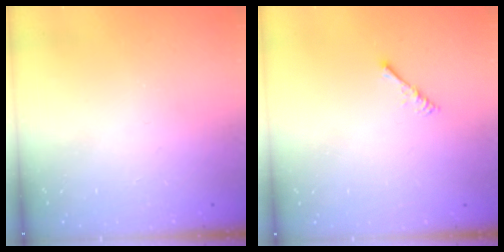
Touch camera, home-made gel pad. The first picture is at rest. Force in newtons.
{"total": 1.7, "press": 1.6, "slide": 0.4}